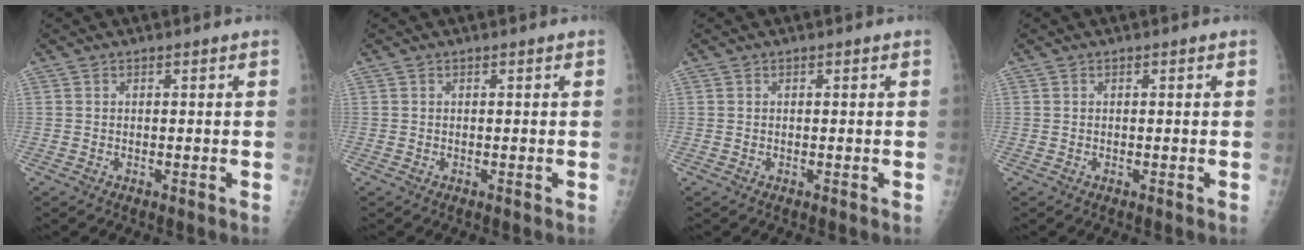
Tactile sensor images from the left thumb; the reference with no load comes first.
{"total": 0.0}
{"total": 0.0}
{"total": 0.0}